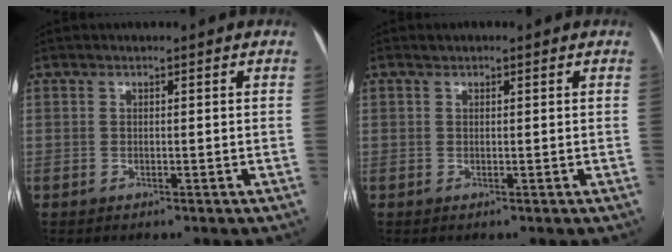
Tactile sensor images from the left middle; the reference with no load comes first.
{"total": 0.7, "force": [0.6, 0.2, 0.4], "torque": [-0.013, 0.009, 0.013]}